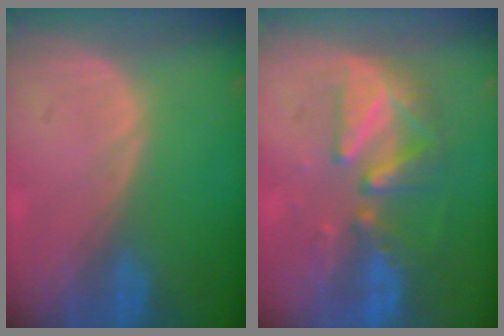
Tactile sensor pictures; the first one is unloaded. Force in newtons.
{"total": 8.3, "press": 8.1, "slide": 1.9}